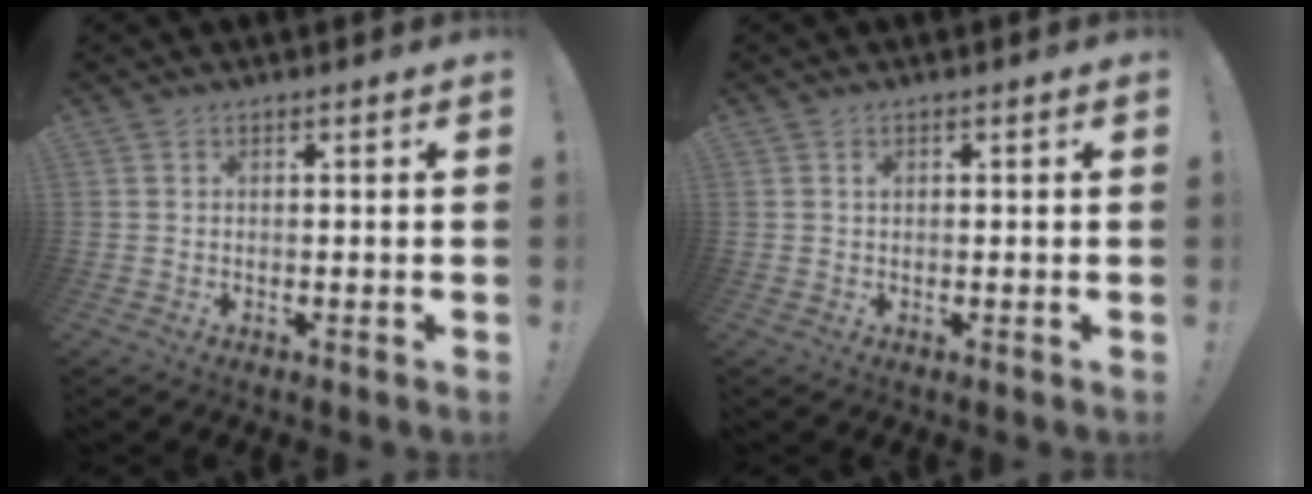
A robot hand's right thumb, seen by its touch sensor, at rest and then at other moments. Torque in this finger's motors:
{"motor_torque": [-0.11, 0.01, 0.18, -0.13, 0.13]}